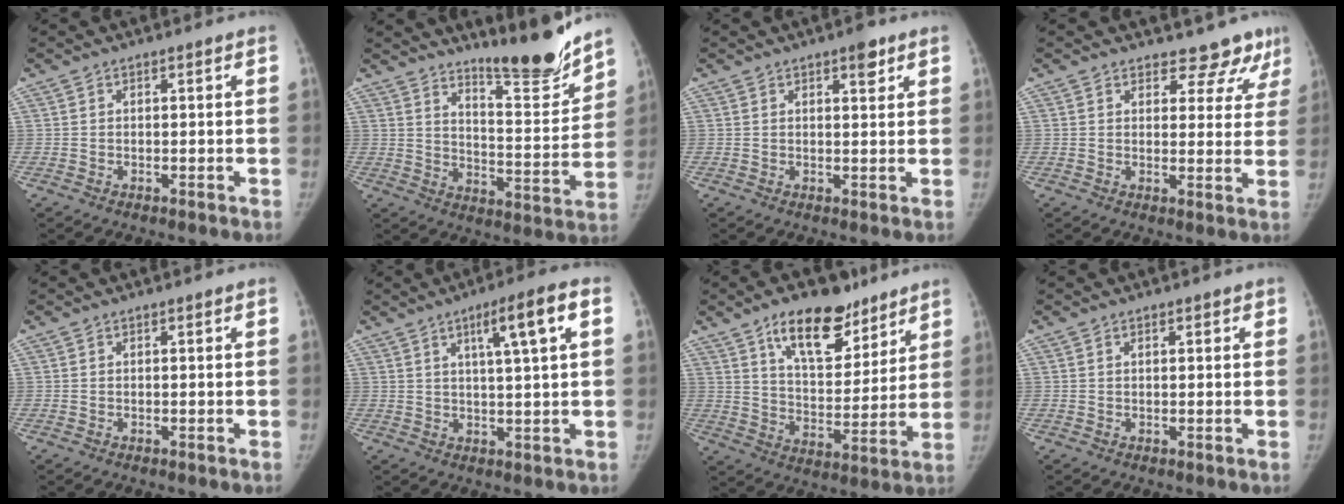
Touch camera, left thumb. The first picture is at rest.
{"total": 14.2, "force": [12.2, 2.1, 7.0], "torque": [-0.073, -0.105, 0.193]}
{"total": 3.2, "force": [2.0, 1.1, 2.2], "torque": [-0.021, -0.009, 0.026]}
{"total": 8.8, "force": [7.7, 4.0, 1.6], "torque": [0.034, -0.040, 0.073]}
{"total": 0.0}
{"total": 8.7, "force": [3.2, 0.6, 8.1], "torque": [-0.128, 0.002, 0.049]}
{"total": 16.4, "force": [10.5, 8.1, 9.7], "torque": [-0.105, -0.055, 0.172]}
{"total": 1.3, "force": [0.7, 0.5, 0.9], "torque": [-0.009, 0.000, 0.007]}